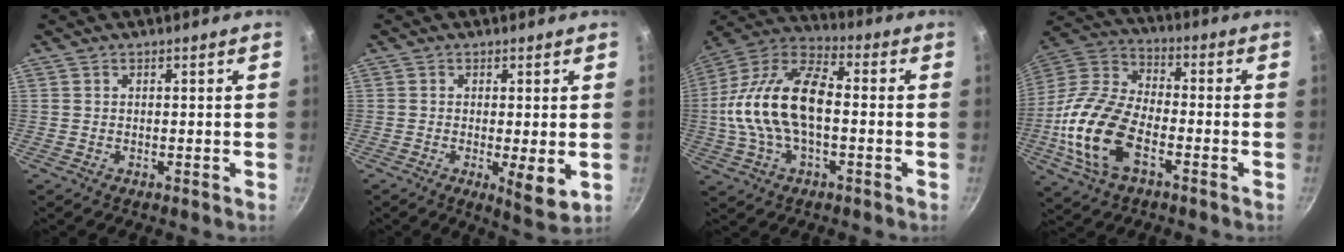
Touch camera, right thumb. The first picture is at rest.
{"total": 5.8, "force": [-0.8, 1.5, 5.6], "torque": [-0.082, -0.018, -0.007]}
{"total": 19.0, "force": [-1.1, 9.9, 16.2], "torque": [-0.300, 0.039, -0.036]}
{"total": 18.3, "force": [-5.8, 9.9, 14.3], "torque": [-0.283, 0.031, -0.127]}